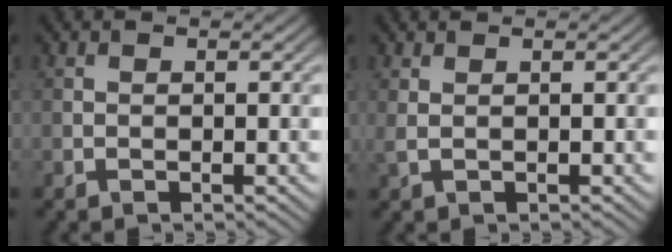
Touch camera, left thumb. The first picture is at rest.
{"total": 1.1, "force": [0.5, 0.2, 1.0], "torque": [-0.028, 0.004, 0.010]}